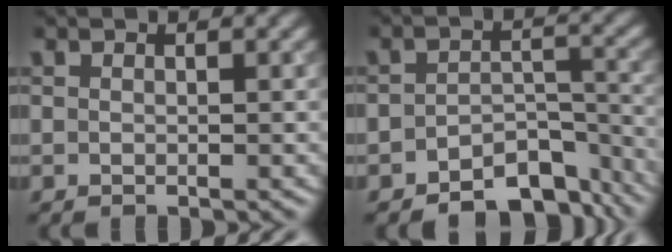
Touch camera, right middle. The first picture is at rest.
{"total": 6.3, "force": [-4.8, 3.0, 2.8], "torque": [-0.025, -0.005, -0.074]}